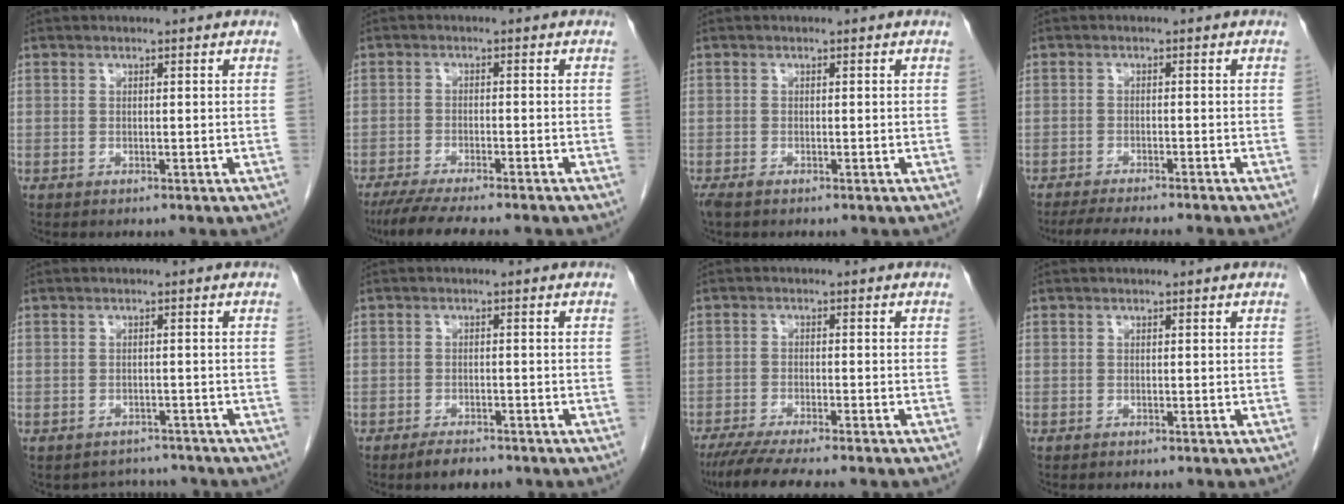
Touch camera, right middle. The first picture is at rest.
{"total": 10.4, "force": [-8.9, 0.7, 5.5], "torque": [-0.076, -0.020, -0.136]}
{"total": 1.4, "force": [-1.1, 0.4, 0.9], "torque": [-0.022, -0.006, -0.019]}
{"total": 8.4, "force": [-7.4, 0.0, 3.9], "torque": [-0.046, -0.016, -0.112]}
{"total": 4.3, "force": [-3.9, 1.7, -0.2], "torque": [0.006, 0.011, -0.051]}
{"total": 2.9, "force": [-2.4, 0.9, 1.5], "torque": [-0.031, -0.003, -0.037]}
{"total": 9.1, "force": [-7.7, 0.0, 5.0], "torque": [-0.068, -0.023, -0.122]}
{"total": 0.0}